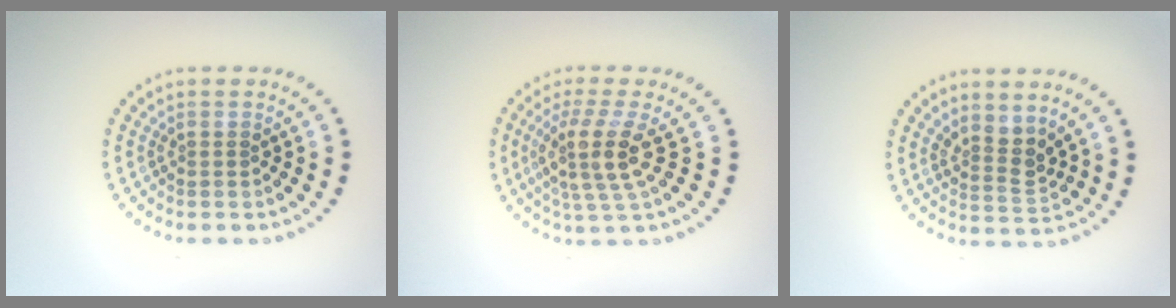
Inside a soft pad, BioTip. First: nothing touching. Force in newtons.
{"total": 4.1, "press": 3.2, "slide": 2.6}
{"total": 2.5, "press": 1.8, "slide": 1.7}